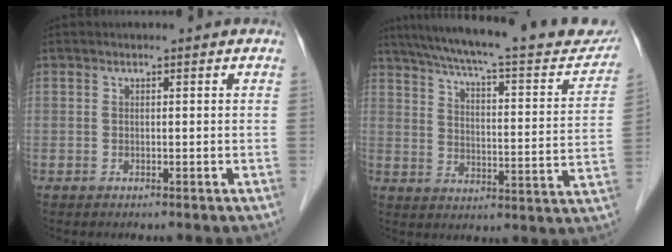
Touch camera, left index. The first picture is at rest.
{"total": 25.5, "force": [22.0, 3.8, 12.2], "torque": [-0.187, -0.028, 0.279]}